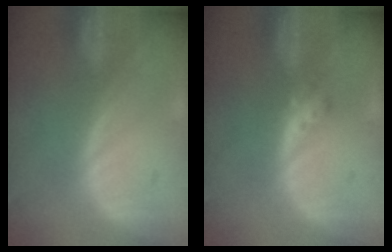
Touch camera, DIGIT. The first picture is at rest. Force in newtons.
{"total": 2.5, "press": 2.1, "slide": 1.4}